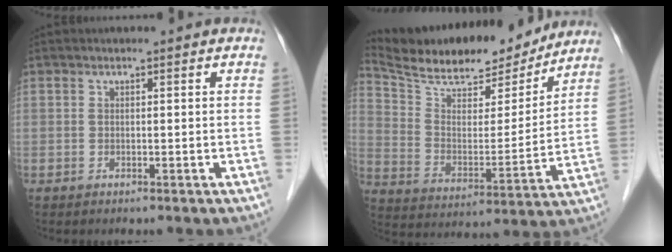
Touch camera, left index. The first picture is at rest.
{"total": 19.5, "force": [17.7, 4.6, 6.7], "torque": [-0.121, -0.003, 0.281]}